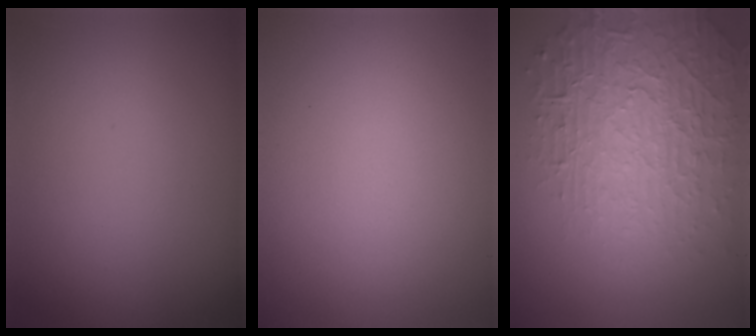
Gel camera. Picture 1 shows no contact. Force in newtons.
{"total": 0.0}
{"total": 6.7, "press": 5.1, "slide": 4.4}